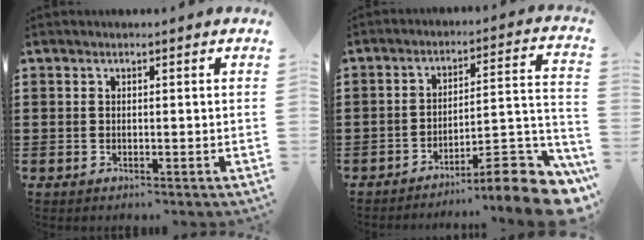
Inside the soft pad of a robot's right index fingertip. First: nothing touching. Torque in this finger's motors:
{"motor_torque": [2.14, 0.00, 0.80, 0.11]}